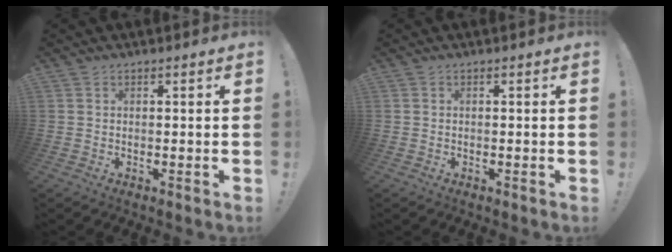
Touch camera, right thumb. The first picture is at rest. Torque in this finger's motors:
{"motor_torque": [0.15, 0.03, 0.20, -0.04, 0.03]}